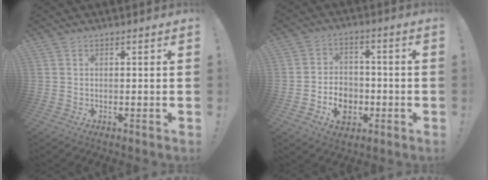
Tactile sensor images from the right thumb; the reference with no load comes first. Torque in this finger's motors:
{"motor_torque": [0.83, 0.59, 0.03, -0.01, -0.04]}